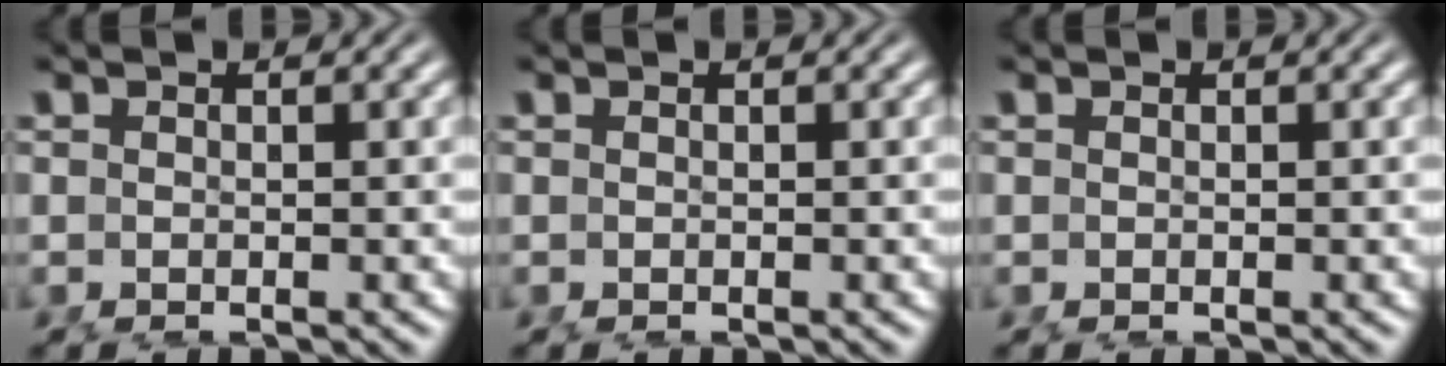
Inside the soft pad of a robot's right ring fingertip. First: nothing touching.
{"total": 0.0}
{"total": 0.0}